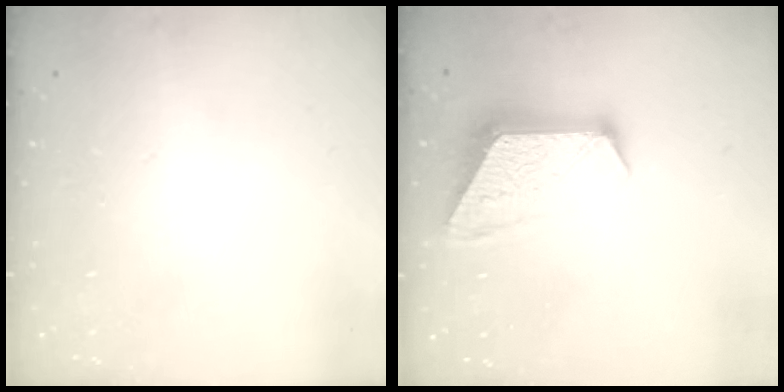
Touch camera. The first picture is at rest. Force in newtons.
{"total": 10.4, "press": 10.4, "slide": 0.9}